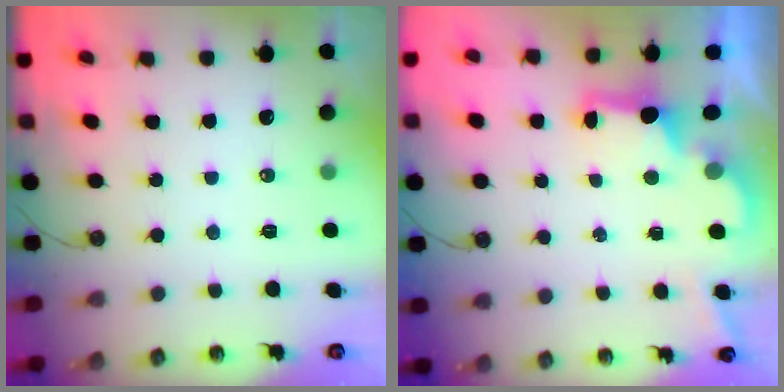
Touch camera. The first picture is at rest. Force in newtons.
{"total": 2.5, "press": 2.4, "slide": 0.7}